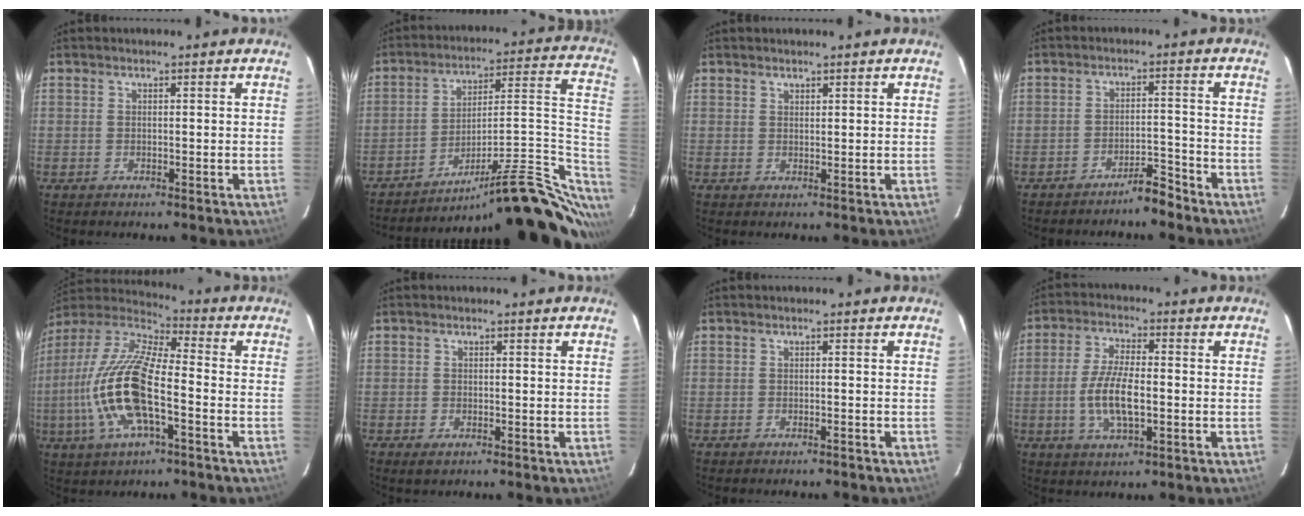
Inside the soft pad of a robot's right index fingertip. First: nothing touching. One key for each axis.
{"total": 23.5, "fx": -13.4, "fy": 5.9, "fz": 18.3, "tx": -0.230, "ty": 0.023, "tz": -0.190}
{"total": 0.8, "fx": 0.7, "fy": 0.4, "fz": 0.2, "tx": -0.004, "ty": 0.002, "tz": 0.014}
{"total": 4.3, "fx": -4.0, "fy": 0.7, "fz": 1.6, "tx": -0.037, "ty": 0.009, "tz": -0.061}
{"total": 18.8, "fx": -5.0, "fy": 6.3, "fz": 17.0, "tx": -0.350, "ty": -0.009, "tz": -0.106}
{"total": 1.5, "fx": -0.9, "fy": 0.8, "fz": 0.8, "tx": -0.015, "ty": -0.004, "tz": -0.016}
{"total": 1.2, "fx": -1.2, "fy": 0.2, "fz": 0.2, "tx": -0.009, "ty": 0.004, "tz": -0.015}
{"total": 8.9, "fx": -1.8, "fy": 3.1, "fz": 8.2, "tx": -0.166, "ty": -0.002, "tz": -0.034}